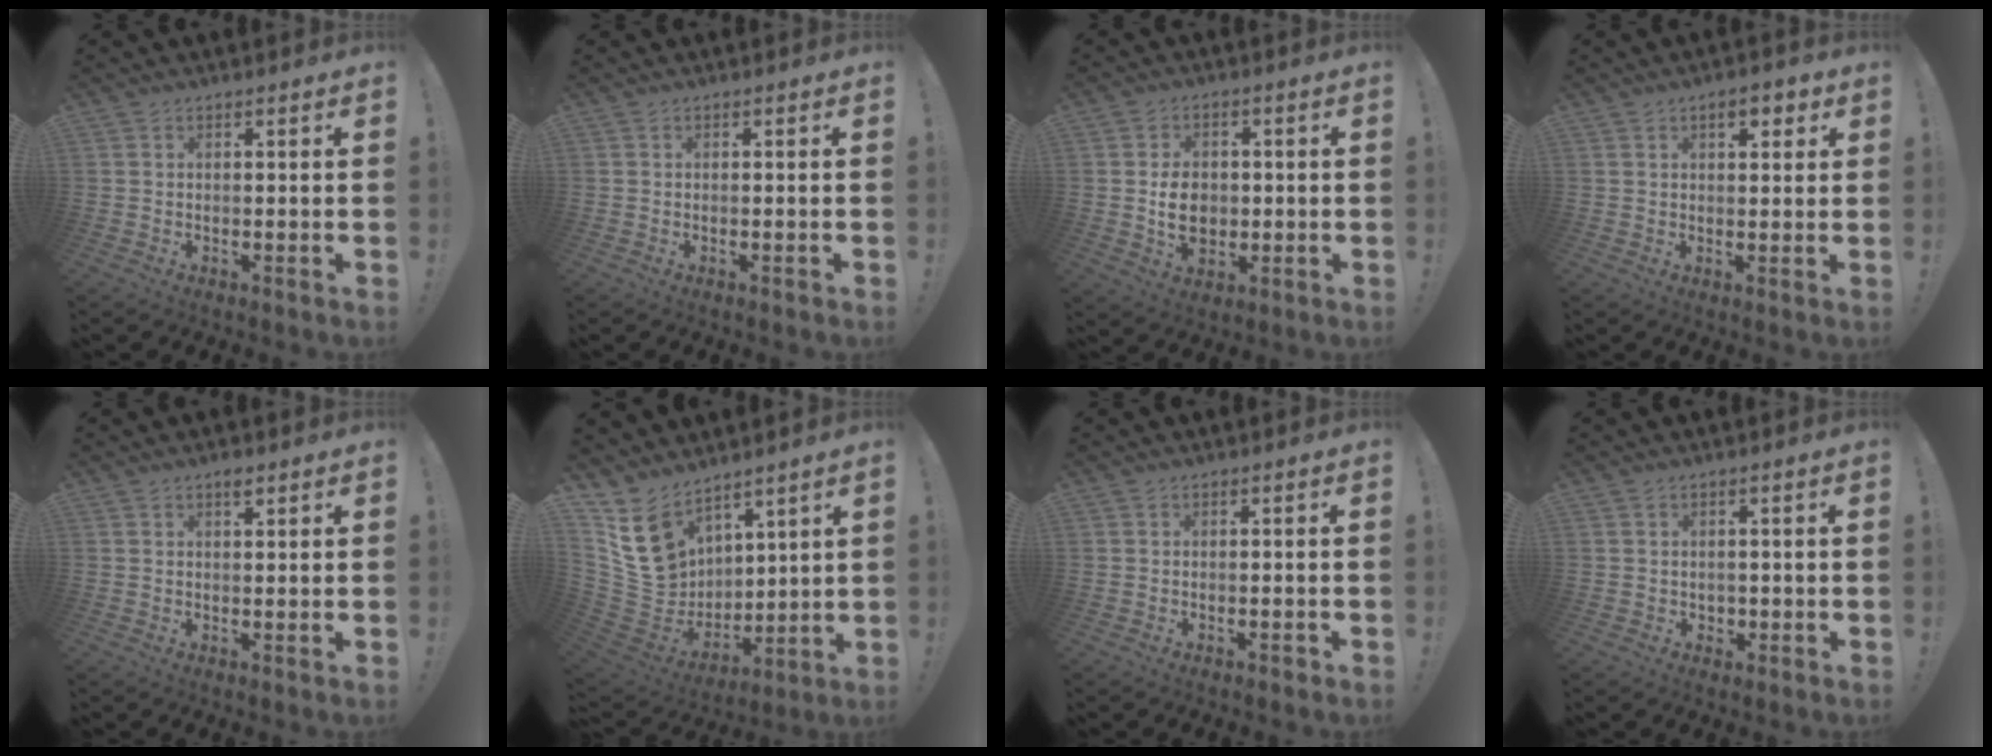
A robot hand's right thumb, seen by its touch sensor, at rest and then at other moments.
{"total": 0.0}
{"total": 9.1, "force": [-0.5, 7.1, 5.6], "torque": [-0.069, 0.003, -0.008]}
{"total": 4.8, "force": [2.4, 2.4, 3.4], "torque": [-0.032, -0.006, 0.034]}
{"total": 1.9, "force": [1.3, 0.3, 1.3], "torque": [-0.007, -0.008, 0.019]}
{"total": 16.7, "force": [10.4, 11.2, 6.7], "torque": [-0.126, -0.063, 0.206]}
{"total": 0.6, "force": [-0.5, 0.1, 0.3], "torque": [-0.007, 0.003, -0.008]}
{"total": 1.7, "force": [0.4, 1.7, 0.3], "torque": [0.000, -0.003, 0.007]}